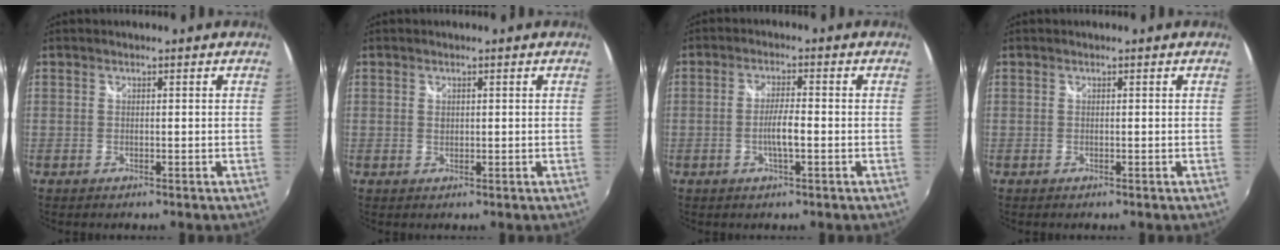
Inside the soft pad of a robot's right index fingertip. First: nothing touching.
{"total": 0.9, "force": [0.2, 0.7, 0.4], "torque": [-0.006, 0.001, 0.004]}
{"total": 4.0, "force": [-1.2, 0.5, 3.8], "torque": [-0.072, -0.002, -0.021]}
{"total": 0.0}